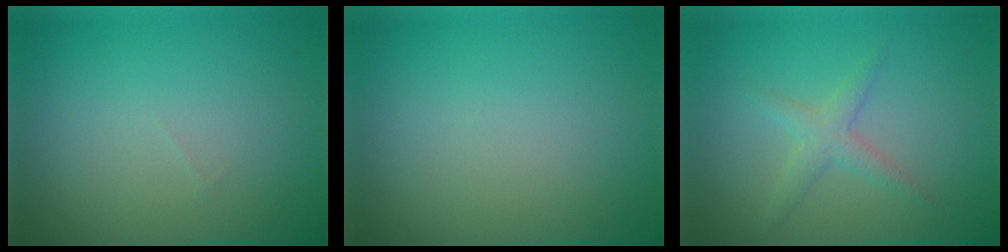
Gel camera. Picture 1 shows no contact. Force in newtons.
{"total": 0.0}
{"total": 2.0, "press": 2.0, "slide": 0.1}